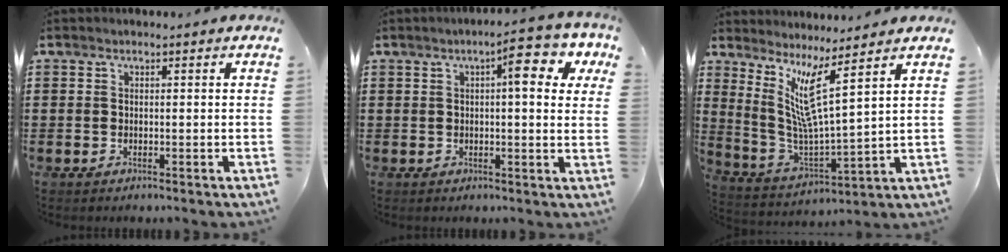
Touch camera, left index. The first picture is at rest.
{"total": 7.4, "force": [3.7, 1.2, 6.4], "torque": [-0.101, -0.007, 0.052]}
{"total": 8.7, "force": [5.8, 0.4, 6.4], "torque": [-0.136, -0.041, 0.098]}